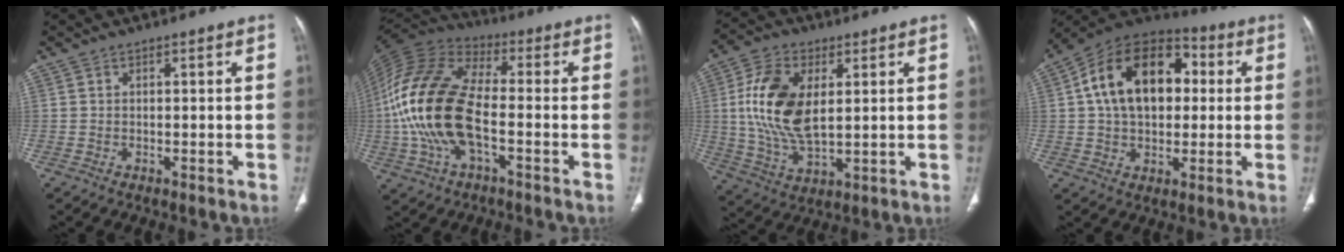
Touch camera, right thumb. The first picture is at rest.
{"total": 19.8, "force": [-3.0, 9.7, 17.0], "torque": [-0.357, 0.026, -0.059]}
{"total": 14.9, "force": [2.6, 8.1, 12.3], "torque": [-0.240, -0.008, 0.054]}
{"total": 19.7, "force": [3.1, 13.0, 14.4], "torque": [-0.216, 0.028, 0.045]}